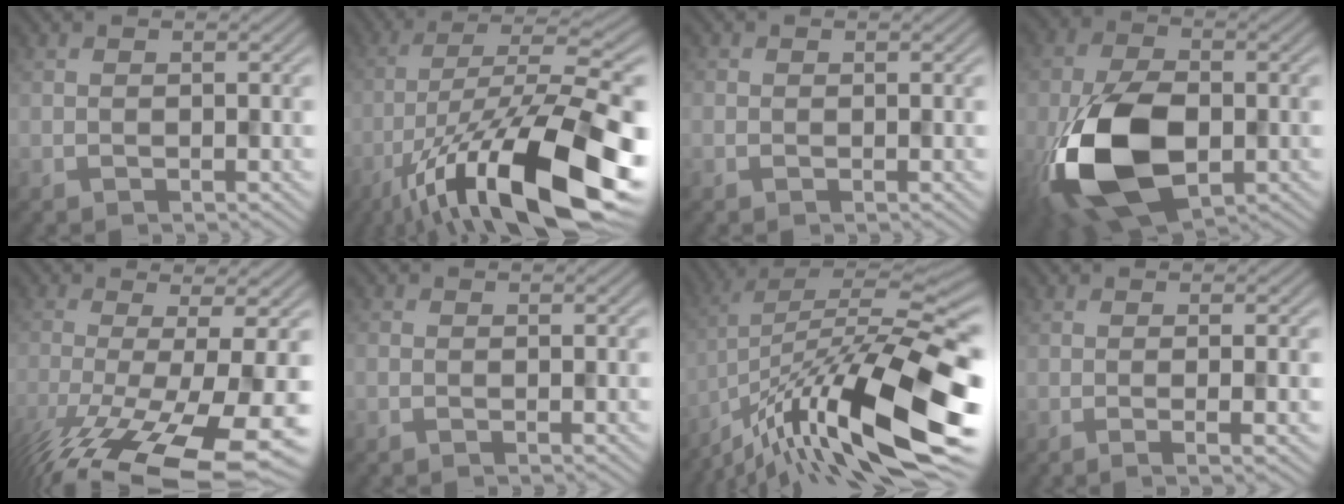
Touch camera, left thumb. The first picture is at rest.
{"total": 19.3, "force": [-9.3, 5.5, 15.9], "torque": [-0.275, -0.010, -0.168]}
{"total": 0.6, "force": [-0.2, 0.5, -0.2], "torque": [0.005, -0.009, -0.006]}
{"total": 16.3, "force": [-4.6, 9.7, 12.2], "torque": [-0.280, -0.040, -0.077]}
{"total": 15.0, "force": [-7.3, 3.5, 12.7], "torque": [-0.233, -0.032, -0.107]}
{"total": 0.6, "force": [-0.5, 0.4, 0.0], "torque": [-0.003, -0.006, -0.010]}
{"total": 17.6, "force": [-8.9, 4.7, 14.4], "torque": [-0.263, 0.007, -0.161]}
{"total": 2.4, "force": [-0.1, 0.4, 2.3], "torque": [-0.035, 0.002, -0.010]}